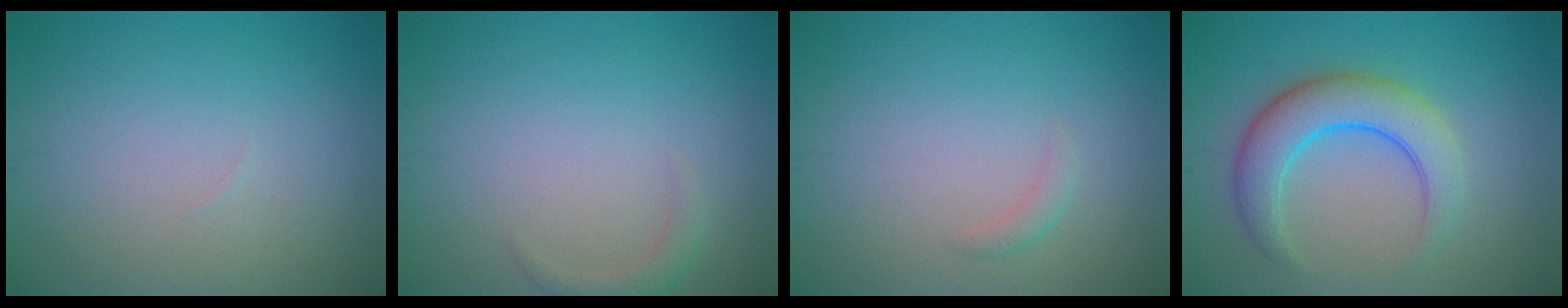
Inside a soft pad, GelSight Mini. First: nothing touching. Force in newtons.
{"total": 1.3, "press": 1.3, "slide": 0.1}
{"total": 0.9, "press": 0.9, "slide": 0.0}
{"total": 5.5, "press": 5.5, "slide": 0.2}